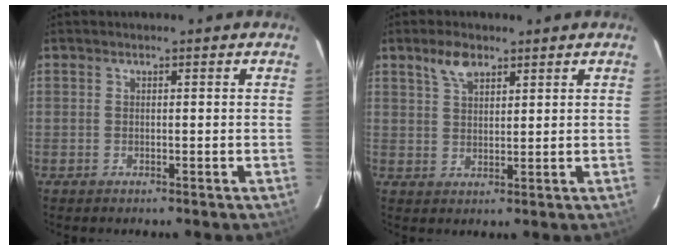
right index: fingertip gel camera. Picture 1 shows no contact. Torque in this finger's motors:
{"motor_torque": [0.08, 0.11, 0.06, 0.05]}